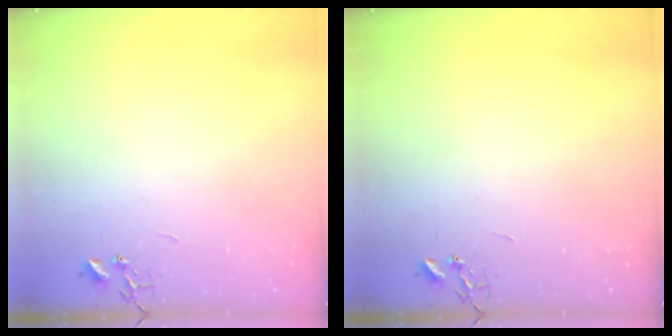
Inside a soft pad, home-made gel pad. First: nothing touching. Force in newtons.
{"total": 0.0}